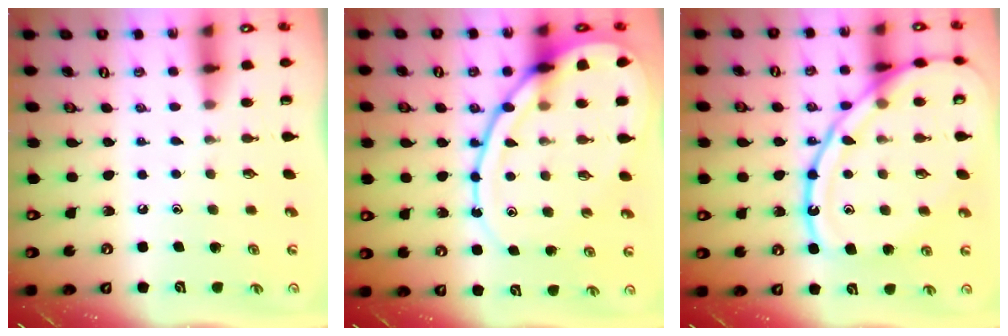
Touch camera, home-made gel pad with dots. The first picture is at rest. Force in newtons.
{"total": 16.3, "press": 16.2, "slide": 1.4}
{"total": 20.3, "press": 20.2, "slide": 1.9}